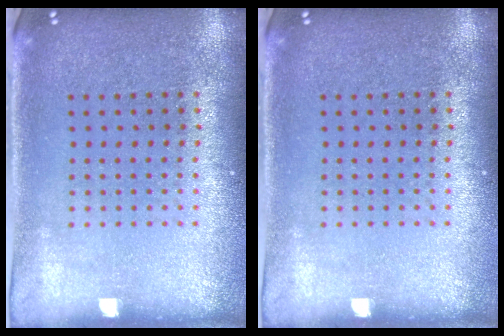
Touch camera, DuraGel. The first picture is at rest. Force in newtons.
{"total": 0.0}